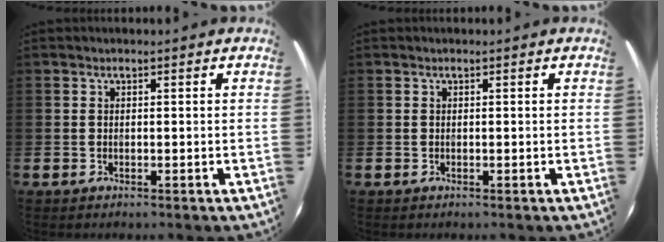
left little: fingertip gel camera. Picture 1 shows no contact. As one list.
[{"total": 0.0}]